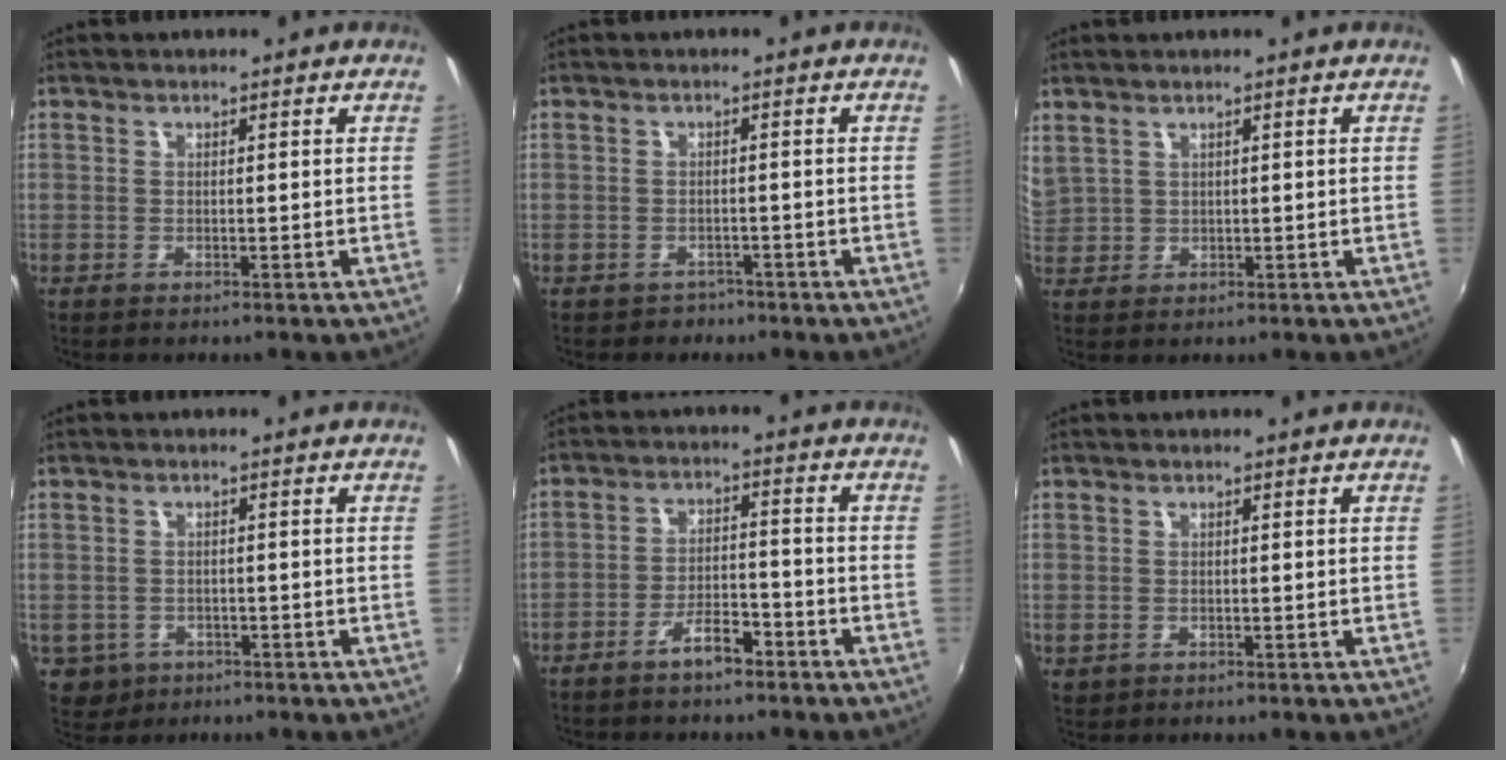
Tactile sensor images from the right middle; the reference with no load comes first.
{"total": 2.6, "force": [-1.7, 2.0, 0.1], "torque": [-0.009, 0.000, -0.022]}
{"total": 5.2, "force": [3.2, 3.5, 2.1], "torque": [-0.039, 0.011, 0.074]}
{"total": 4.8, "force": [-1.6, 4.3, 1.5], "torque": [-0.041, -0.004, -0.016]}
{"total": 5.5, "force": [-4.2, 1.9, 3.0], "torque": [-0.065, 0.010, -0.066]}
{"total": 1.2, "force": [0.0, 1.1, 0.5], "torque": [-0.008, 0.000, 0.002]}